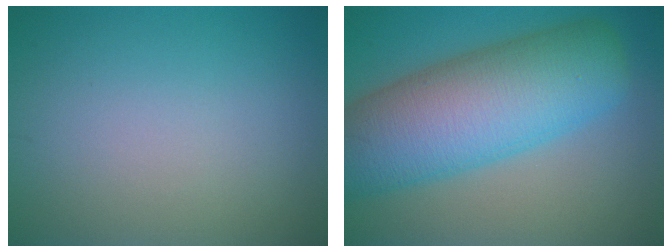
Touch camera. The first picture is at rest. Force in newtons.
{"total": 11.8, "press": 11.8, "slide": 0.3}